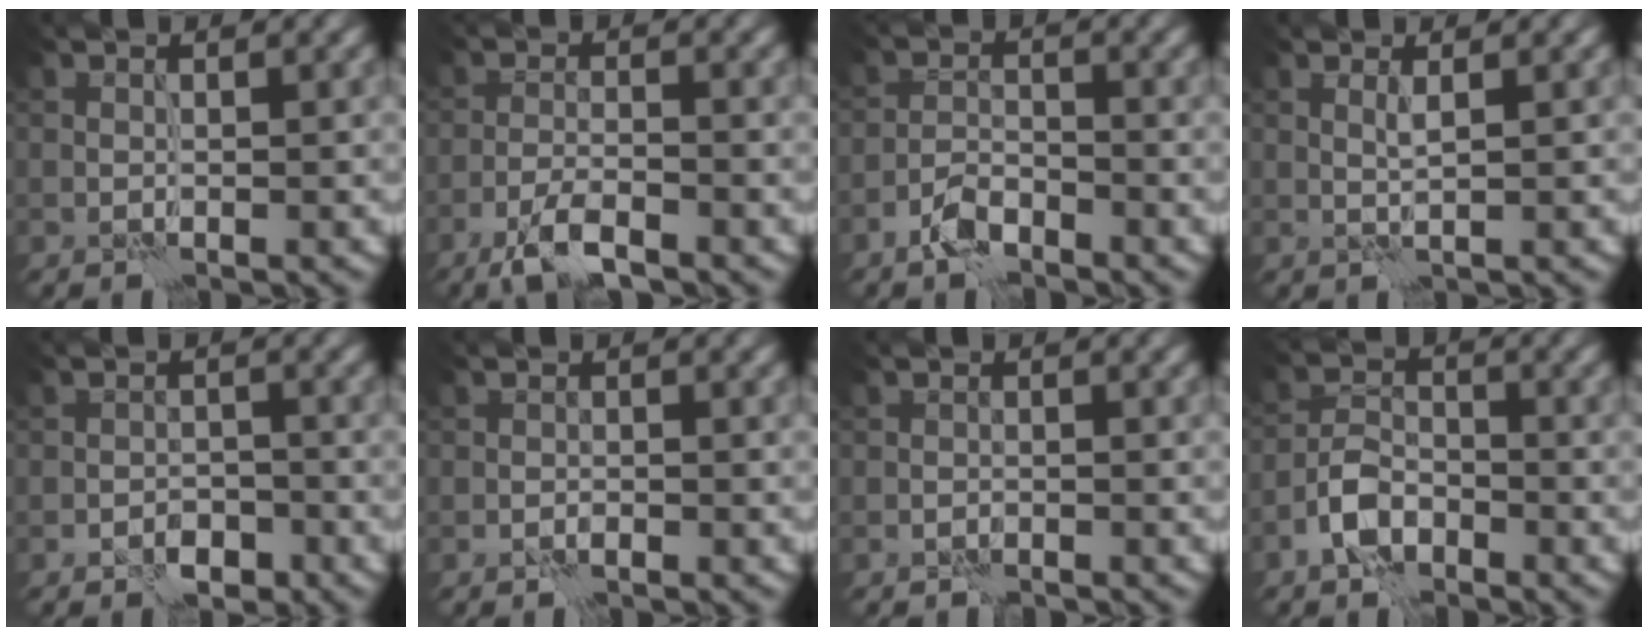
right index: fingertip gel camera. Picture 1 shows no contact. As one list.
[{"total": 3.9, "force": [-2.8, 0.8, 2.6], "torque": [-0.055, 0.000, -0.062]}, {"total": 2.7, "force": [-2.1, 1.0, 1.5], "torque": [-0.027, 0.006, -0.046]}, {"total": 1.0, "force": [0.5, -0.1, 0.9], "torque": [-0.023, 0.001, 0.008]}, {"total": 2.4, "force": [-1.6, 1.4, 1.1], "torque": [-0.010, 0.004, -0.030]}, {"total": 0.8, "force": [-0.5, 0.4, 0.5], "torque": [-0.007, 0.003, -0.010]}, {"total": 0.9, "force": [-0.7, 0.4, 0.2], "torque": [-0.003, 0.002, -0.015]}, {"total": 3.6, "force": [-2.2, 2.0, 2.1], "torque": [-0.036, 0.007, -0.051]}]